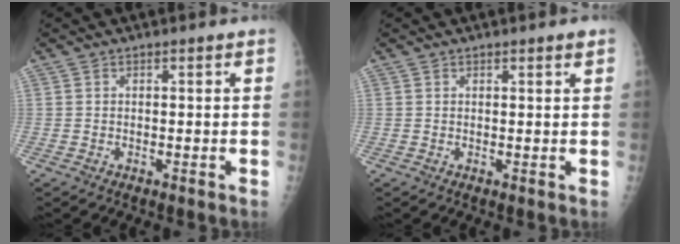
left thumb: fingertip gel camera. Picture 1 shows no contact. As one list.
[{"total": 1.0, "force": [0.7, 0.3, 0.5], "torque": [-0.003, -0.004, 0.010]}]